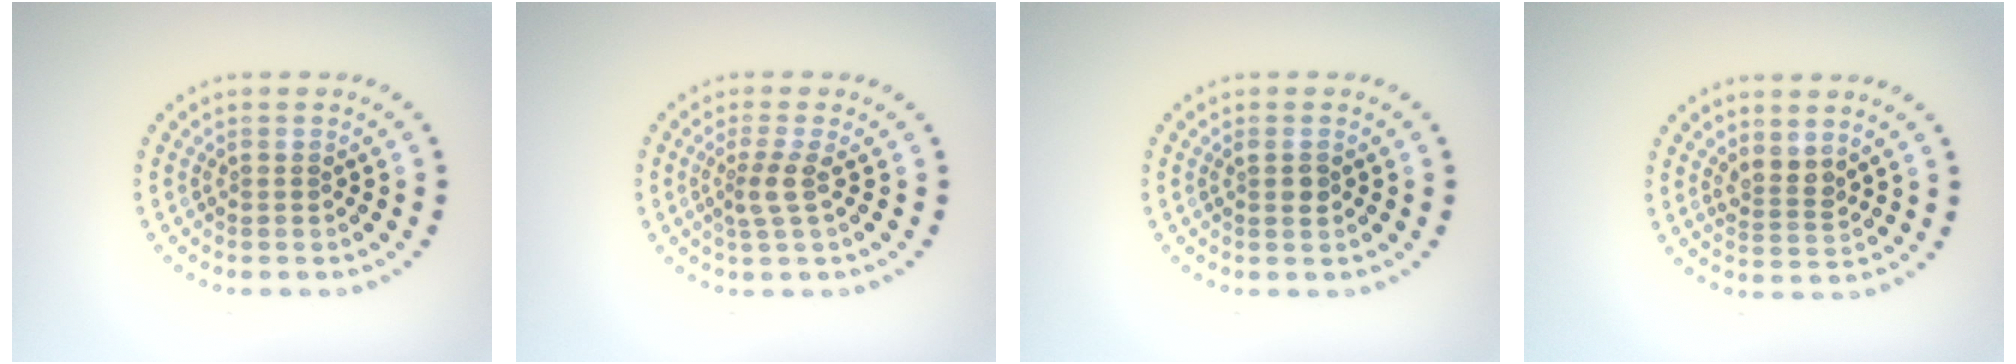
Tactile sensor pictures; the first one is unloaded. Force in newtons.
{"total": 2.1, "press": 1.5, "slide": 1.4}
{"total": 1.1, "press": 1.0, "slide": 0.4}
{"total": 2.0, "press": 1.7, "slide": 1.1}